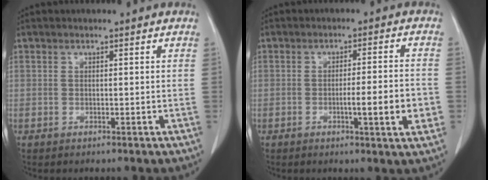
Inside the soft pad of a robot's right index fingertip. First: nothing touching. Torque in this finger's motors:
{"motor_torque": [1.21, -0.46, 0.50, 0.07]}